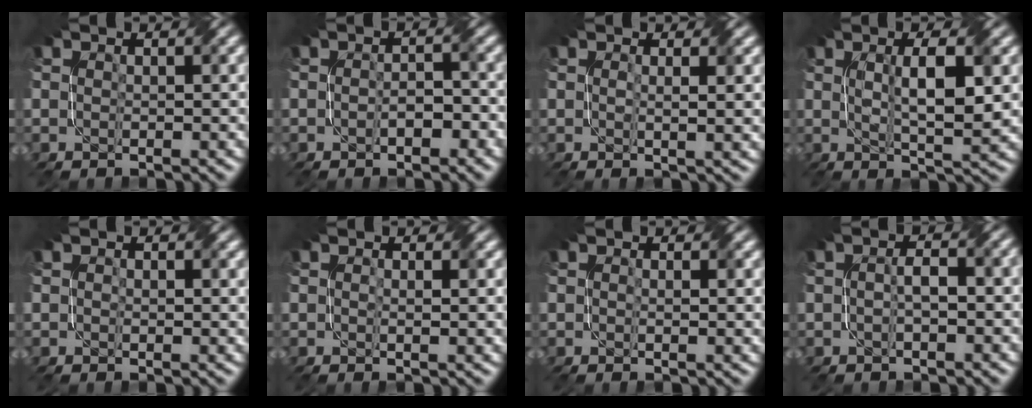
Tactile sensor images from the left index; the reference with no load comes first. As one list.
[{"total": 2.2, "force": [-0.9, 1.0, 1.7], "torque": [-0.028, 0.004, -0.013]}, {"total": 1.9, "force": [0.6, 0.3, 1.8], "torque": [-0.030, -0.002, 0.010]}, {"total": 5.5, "force": [0.9, 1.1, 5.3], "torque": [-0.088, 0.001, 0.018]}, {"total": 1.2, "force": [0.7, 0.7, 0.7], "torque": [-0.009, -0.002, 0.012]}, {"total": 1.2, "force": [0.4, 0.2, 1.1], "torque": [-0.018, -0.003, 0.007]}, {"total": 1.2, "force": [0.4, 0.3, 1.1], "torque": [-0.016, -0.004, 0.008]}, {"total": 1.8, "force": [-0.4, 0.5, 1.6], "torque": [-0.035, 0.005, -0.008]}]